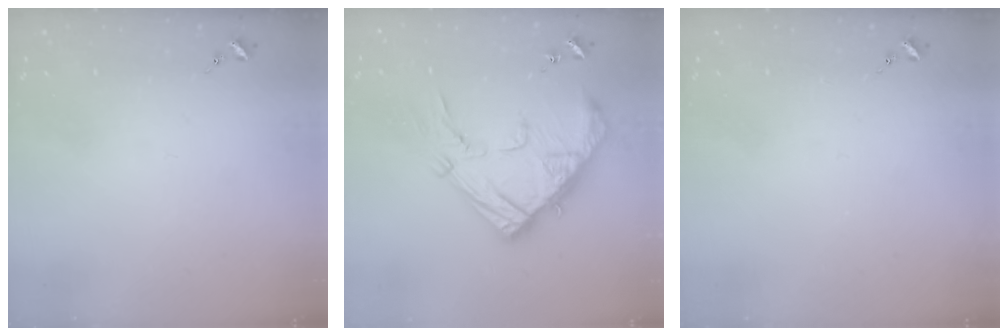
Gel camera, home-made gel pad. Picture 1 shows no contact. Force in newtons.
{"total": 19.5, "press": 19.4, "slide": 1.8}
{"total": 0.0}